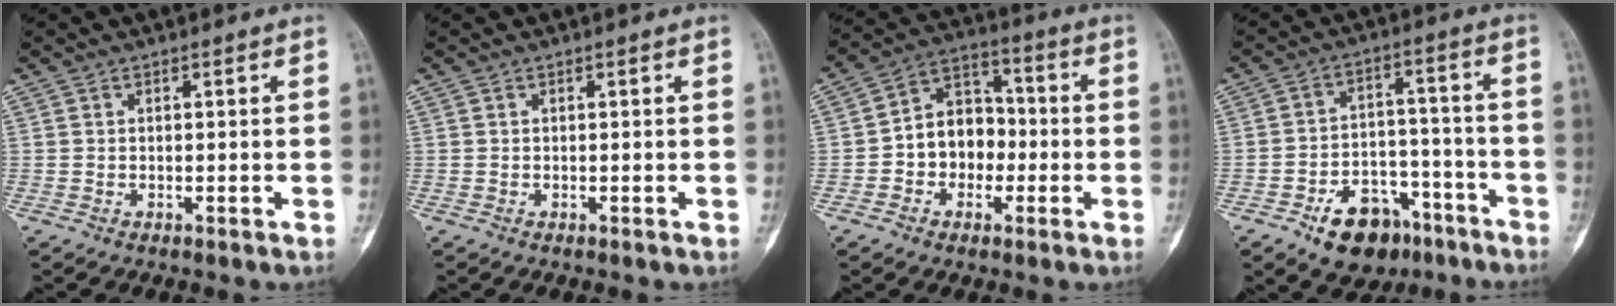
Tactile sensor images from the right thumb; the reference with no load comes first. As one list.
[{"total": 0.0}, {"total": 10.6, "force": [-1.7, 8.5, 6.2], "torque": [-0.055, 0.041, -0.040]}, {"total": 12.8, "force": [-7.8, 8.1, 6.1], "torque": [-0.060, 0.070, -0.112]}]